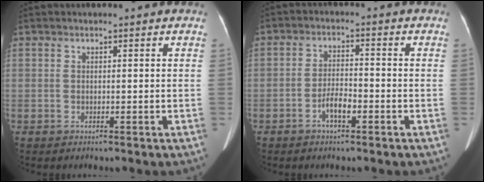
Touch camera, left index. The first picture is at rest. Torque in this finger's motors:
{"motor_torque": [0.10, 0.07, -0.02, 0.00]}